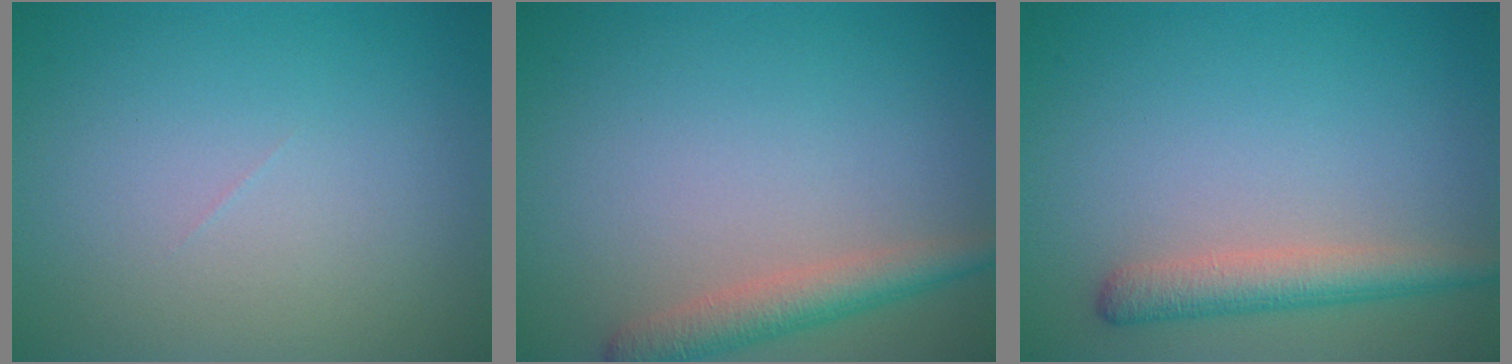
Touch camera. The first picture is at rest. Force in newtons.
{"total": 3.1, "press": 3.1, "slide": 0.2}
{"total": 3.3, "press": 3.3, "slide": 0.1}